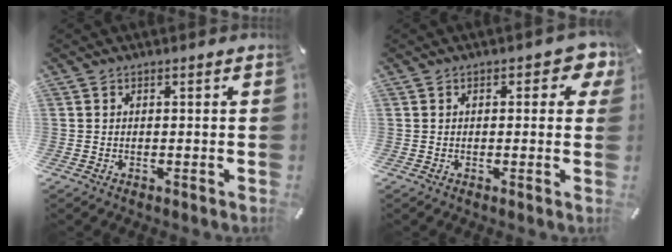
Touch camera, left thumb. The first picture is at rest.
{"total": 4.4, "force": [1.3, 2.2, 3.6], "torque": [-0.048, 0.003, 0.017]}